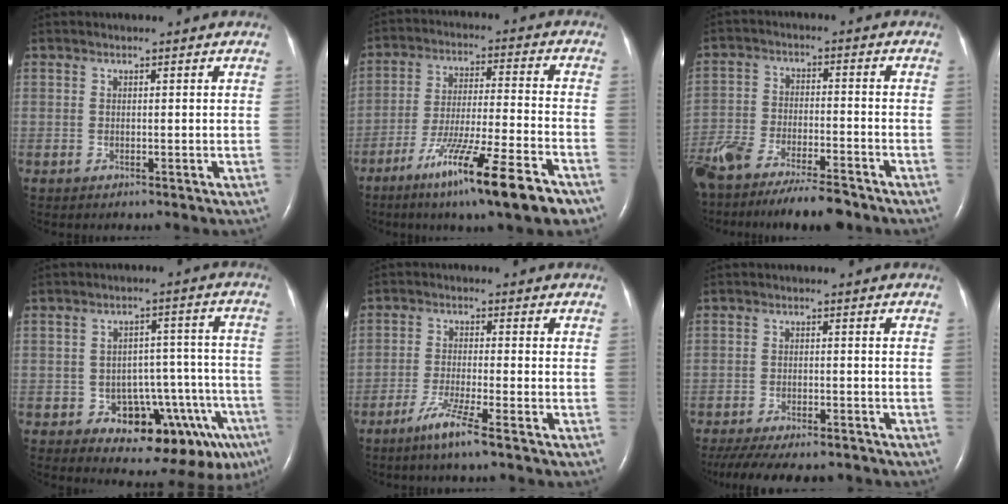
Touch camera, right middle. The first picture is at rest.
{"total": 17.0, "force": [-10.6, 0.5, 13.3], "torque": [-0.208, -0.041, -0.176]}
{"total": 18.2, "force": [-15.2, 3.6, 9.5], "torque": [-0.192, -0.027, -0.248]}
{"total": 12.6, "force": [-7.1, 6.0, 8.5], "torque": [-0.081, 0.047, -0.086]}
{"total": 5.2, "force": [-3.4, -0.6, 3.9], "torque": [-0.081, -0.013, -0.070]}
{"total": 15.0, "force": [-12.9, 3.9, 6.6], "torque": [-0.151, -0.016, -0.177]}